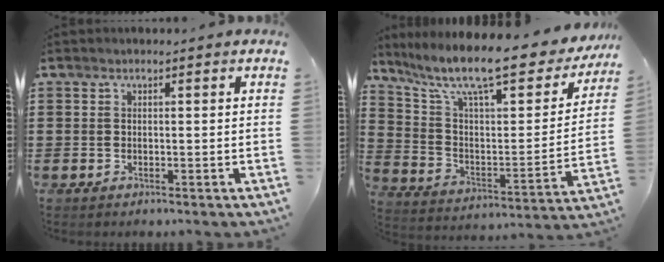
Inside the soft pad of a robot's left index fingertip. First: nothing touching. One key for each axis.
{"total": 12.6, "fx": 10.0, "fy": 1.8, "fz": 7.5, "tx": -0.175, "ty": -0.067, "tz": 0.165}